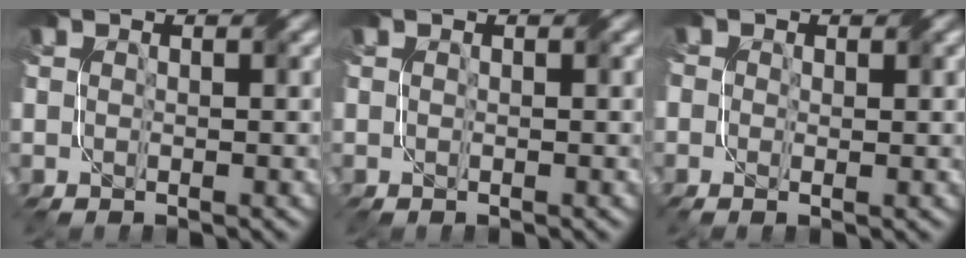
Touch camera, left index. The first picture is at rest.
{"total": 0.0}
{"total": 1.8, "force": [0.3, 1.4, 1.1], "torque": [-0.025, 0.001, 0.004]}